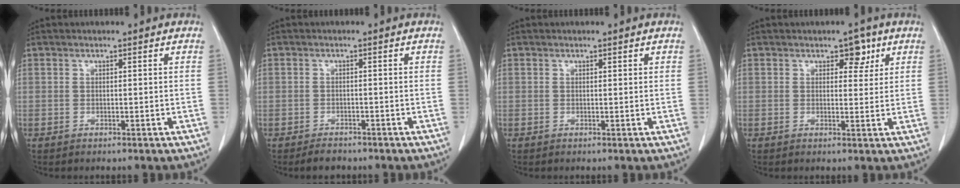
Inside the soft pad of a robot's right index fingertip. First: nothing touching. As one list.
[{"total": 2.2, "force": [-1.8, 1.3, 0.4], "torque": [-0.014, 0.001, -0.025]}, {"total": 0.0}, {"total": 3.1, "force": [1.7, 1.9, 1.9], "torque": [-0.017, 0.003, 0.022]}]